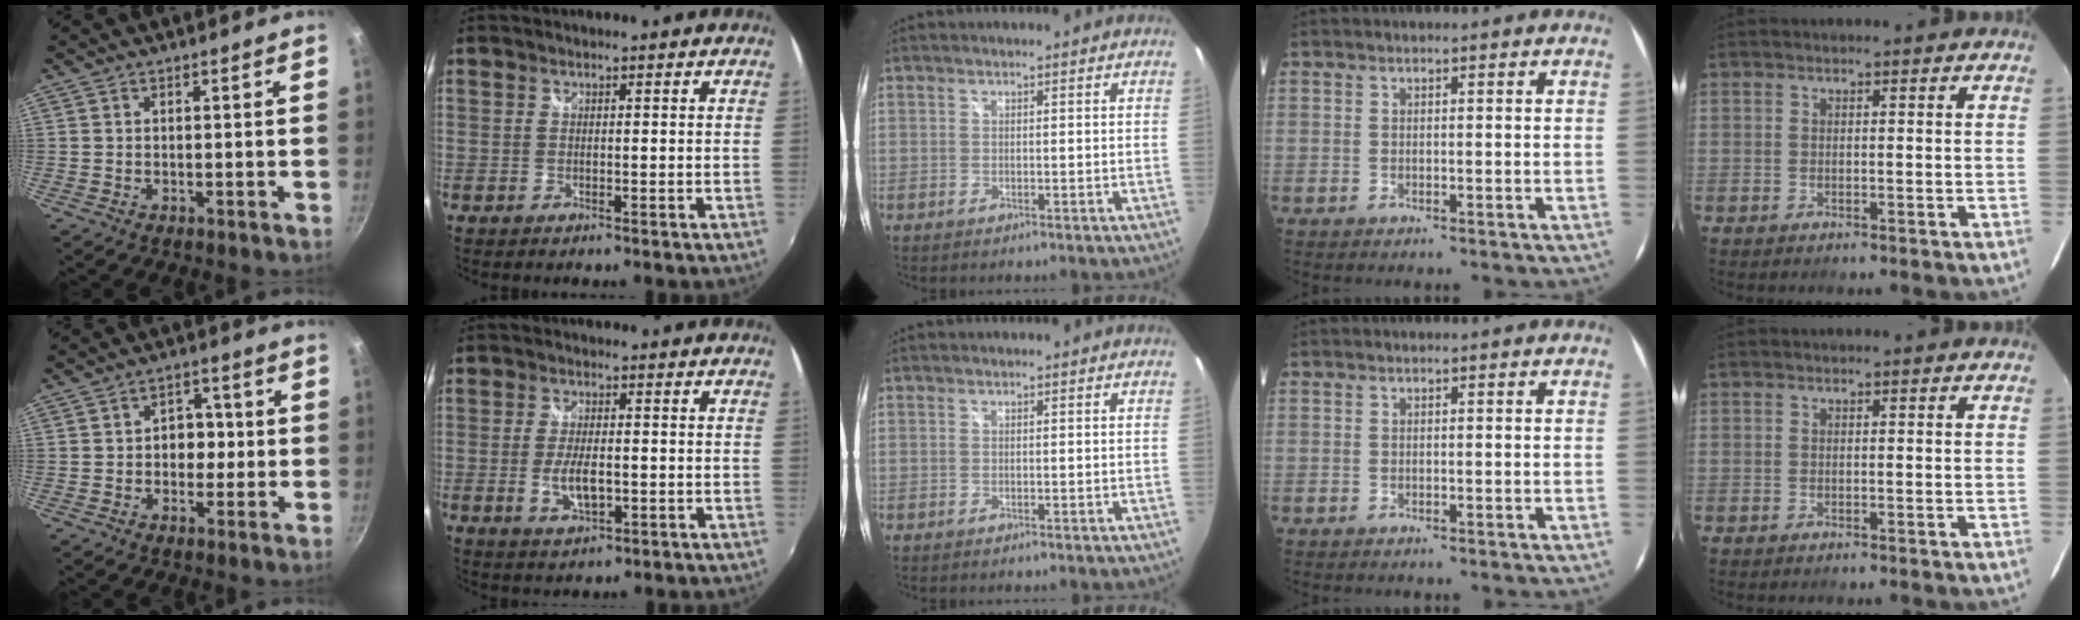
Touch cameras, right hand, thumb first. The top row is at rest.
{"thumb": {"total": 5.4, "force": [-0.3, 4.3, 3.2], "torque": [0.000, 0.011, -0.008]}, "index": {"total": 5.7, "force": [-1.3, 2.3, 5.1], "torque": [-0.103, -0.008, -0.020]}}